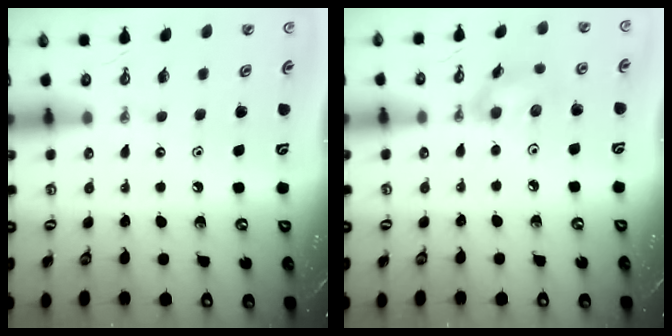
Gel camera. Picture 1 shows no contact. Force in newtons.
{"total": 8.2, "press": 7.8, "slide": 2.6}